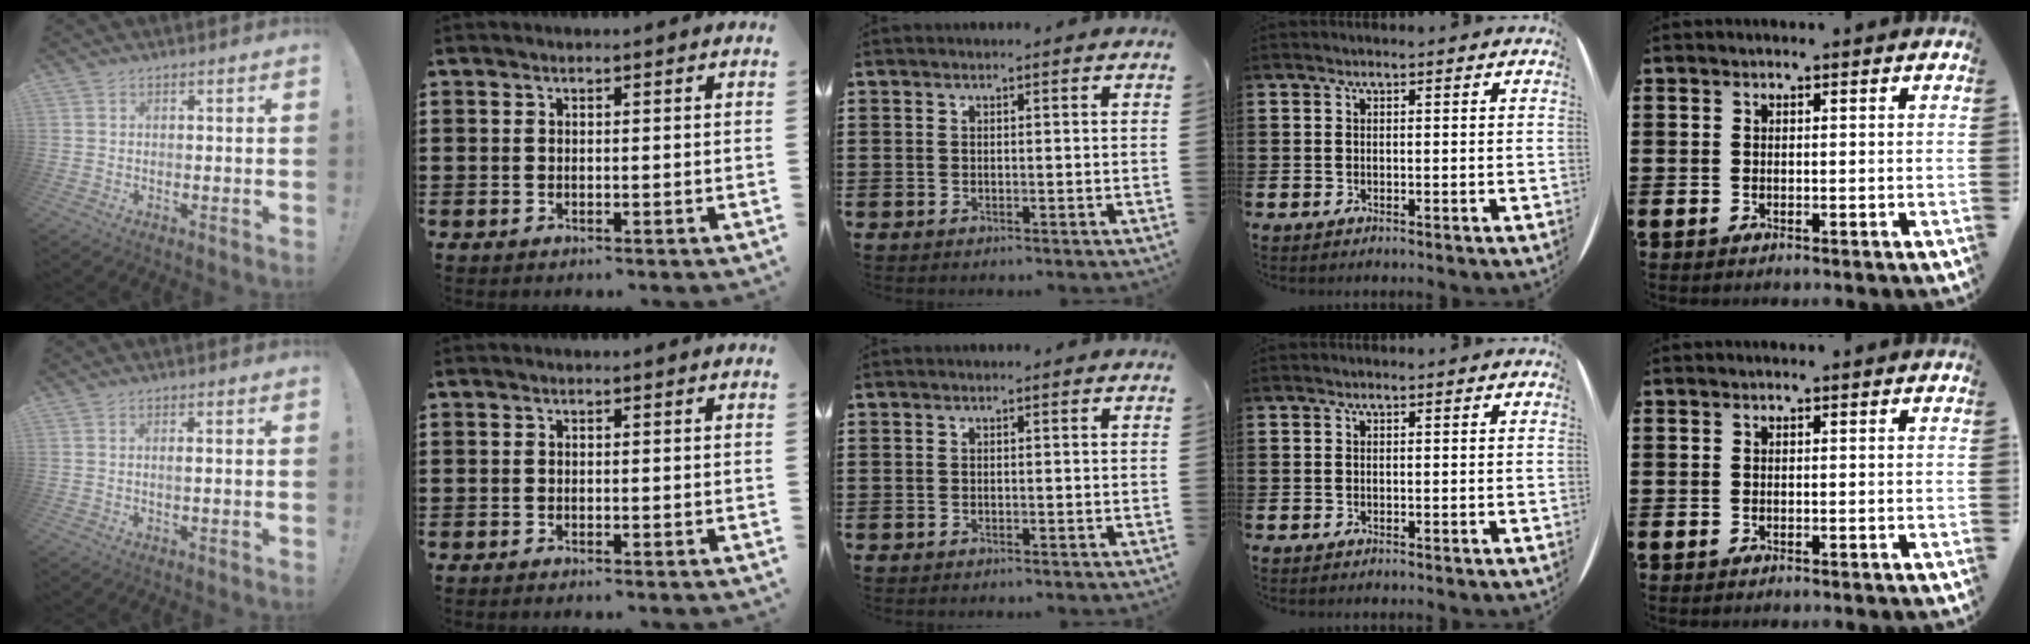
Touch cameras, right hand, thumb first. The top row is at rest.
{"thumb": {"total": 1.4, "force": [0.1, 0.2, 1.4], "torque": [-0.019, -0.003, 0.000]}, "index": {"total": 0.5, "force": [-0.5, -0.1, 0.1], "torque": [-0.003, -0.003, -0.011]}}